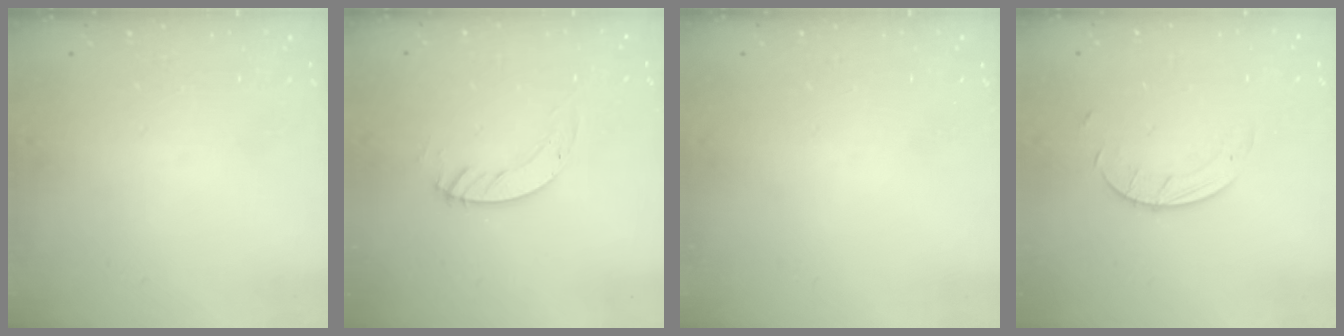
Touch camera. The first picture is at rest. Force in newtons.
{"total": 3.7, "press": 3.7, "slide": 0.2}
{"total": 0.0}
{"total": 2.6, "press": 2.6, "slide": 0.2}